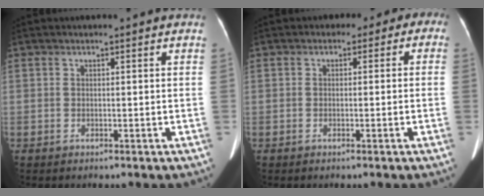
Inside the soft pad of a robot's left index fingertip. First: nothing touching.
{"total": 3.4, "force": [-0.6, 2.6, 2.1], "torque": [-0.004, 0.031, -0.018]}